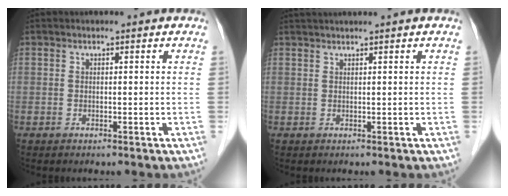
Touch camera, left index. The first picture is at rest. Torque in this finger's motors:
{"motor_torque": [-0.13, -0.67, 0.51, 0.11]}